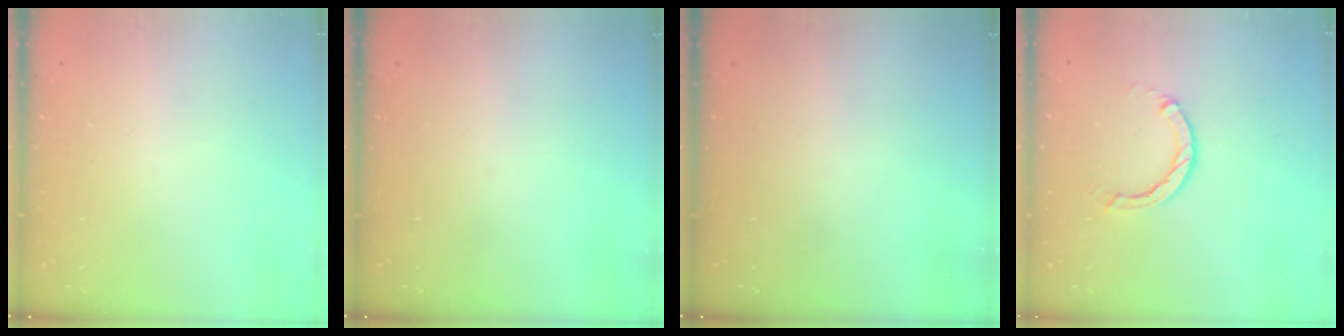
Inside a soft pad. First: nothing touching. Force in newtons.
{"total": 0.0}
{"total": 0.0}
{"total": 2.9, "press": 2.9, "slide": 0.4}